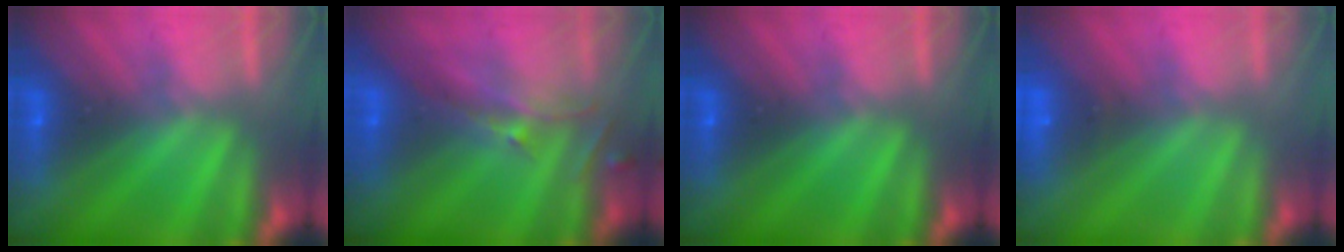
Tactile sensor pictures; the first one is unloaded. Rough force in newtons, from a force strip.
{"total": 2.6}
{"total": 0.0}
{"total": 2.0}